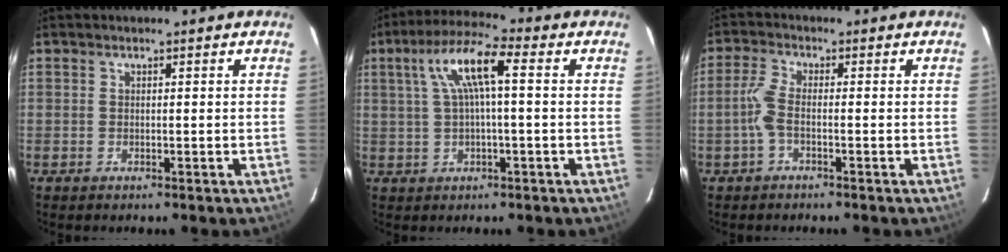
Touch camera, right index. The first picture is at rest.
{"total": 8.8, "force": [1.7, 1.6, 8.5], "torque": [-0.160, 0.019, 0.035]}
{"total": 3.4, "force": [-1.2, 0.8, 3.1], "torque": [-0.077, 0.005, -0.026]}